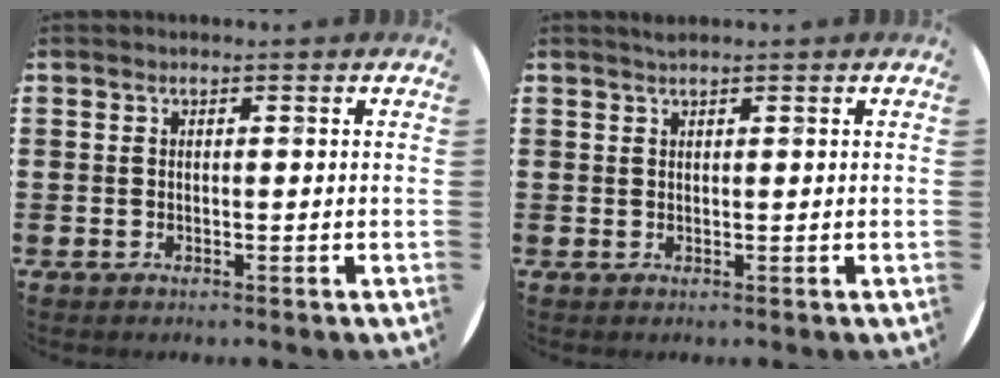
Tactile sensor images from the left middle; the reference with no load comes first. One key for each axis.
{"total": 0.7, "fx": 0.6, "fy": -0.1, "fz": 0.3, "tx": -0.005, "ty": -0.001, "tz": 0.012}